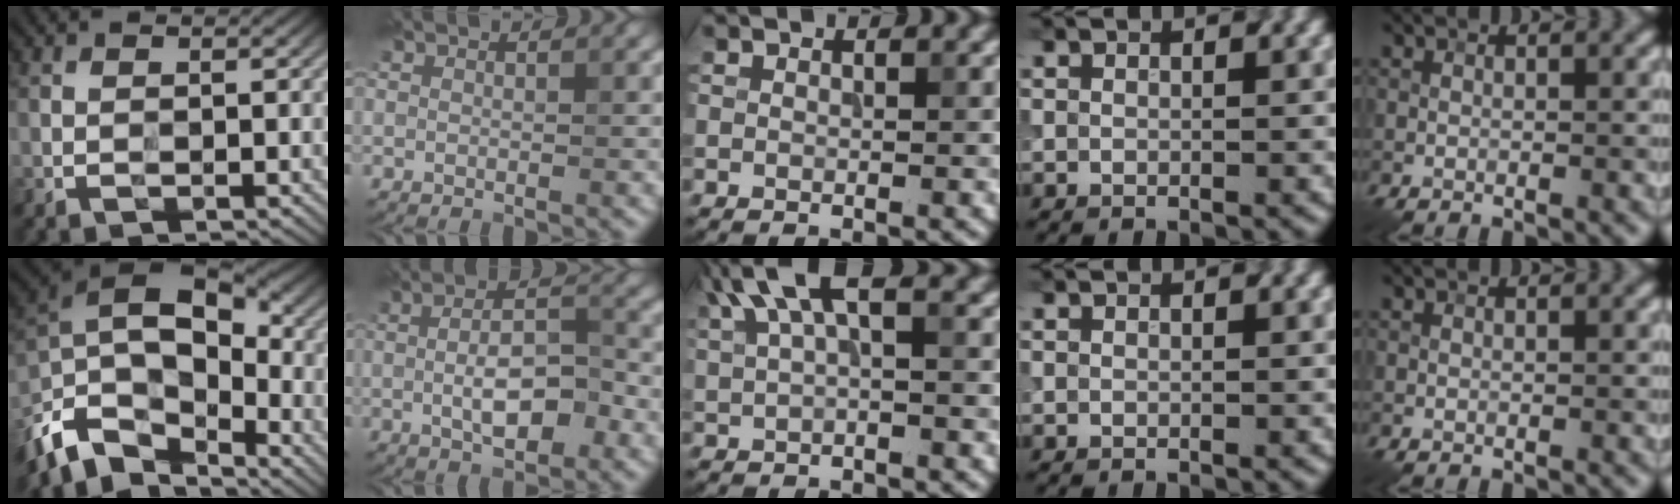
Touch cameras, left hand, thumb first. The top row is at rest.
{"thumb": {"total": 14.1, "force": [-5.5, 9.1, 9.2], "torque": [-0.212, -0.003, -0.110]}, "index": {"total": 5.4, "force": [-1.0, 2.3, 4.8], "torque": [-0.092, 0.000, -0.018]}, "middle": {"total": 4.6, "force": [2.3, 1.4, 3.7], "torque": [-0.071, 0.012, 0.040]}}